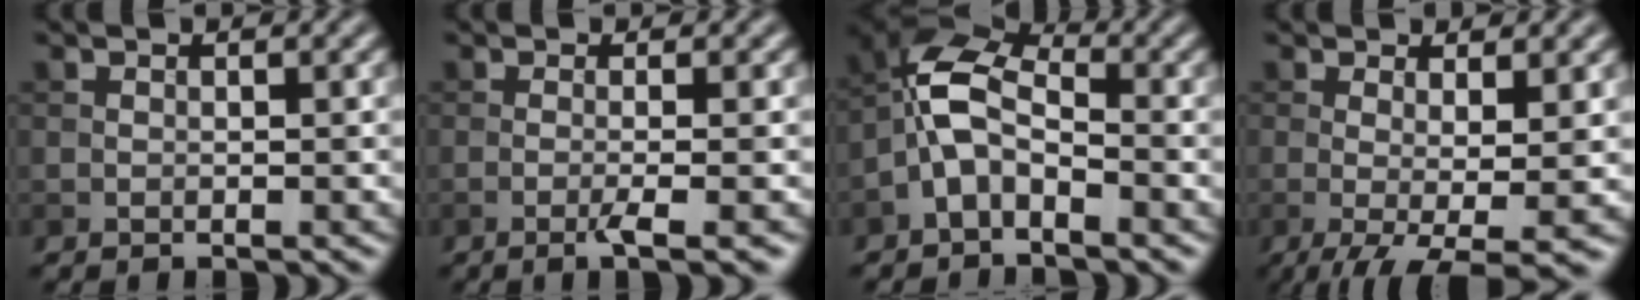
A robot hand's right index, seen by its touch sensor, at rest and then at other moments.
{"total": 2.7, "force": [-0.8, 0.5, 2.5], "torque": [-0.038, -0.003, -0.019]}
{"total": 5.2, "force": [-2.0, 2.8, 4.0], "torque": [-0.086, 0.018, -0.047]}
{"total": 6.7, "force": [-1.4, 1.7, 6.3], "torque": [-0.088, -0.014, -0.016]}